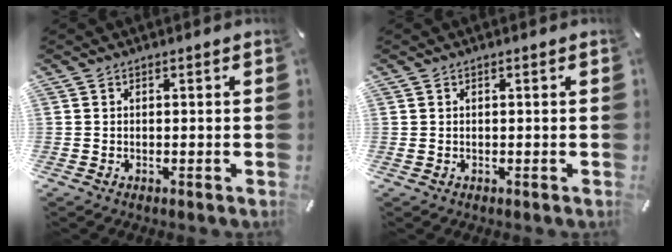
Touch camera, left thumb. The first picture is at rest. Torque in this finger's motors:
{"motor_torque": [-0.09, -0.09, -0.10, 0.26, 0.03]}